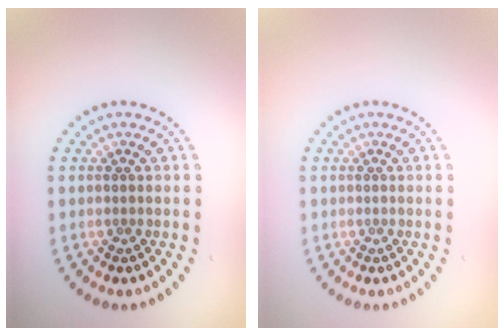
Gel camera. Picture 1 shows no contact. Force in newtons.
{"total": 0.0}